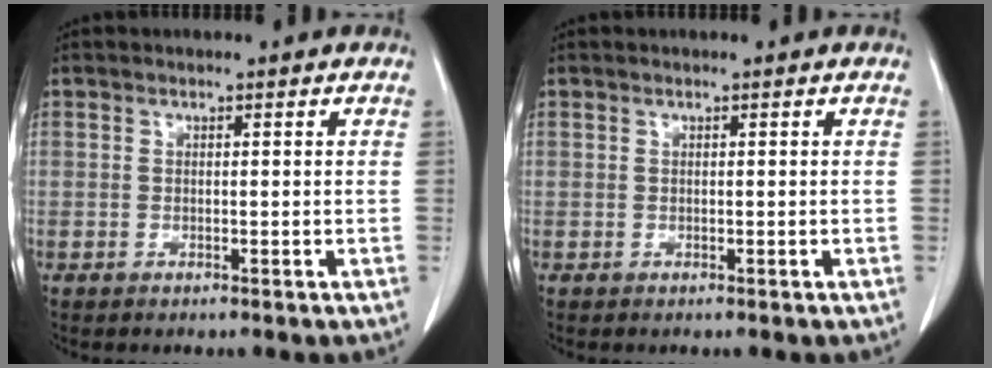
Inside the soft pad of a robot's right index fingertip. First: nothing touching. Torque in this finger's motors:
{"motor_torque": [0.00, 0.00, 0.00, 0.00]}